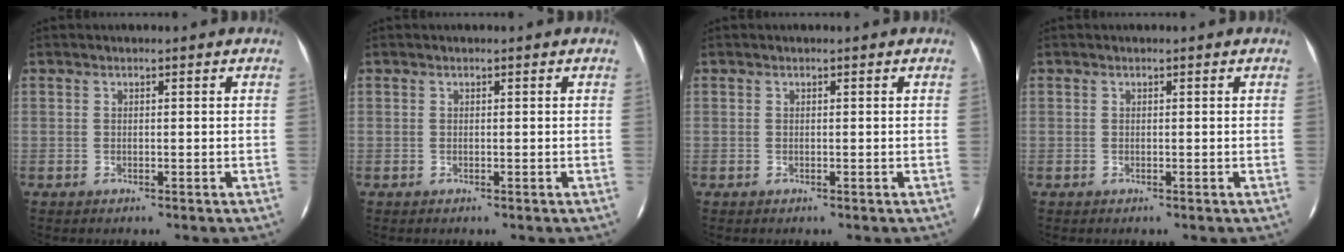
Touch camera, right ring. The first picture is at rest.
{"total": 0.0}
{"total": 0.0}
{"total": 0.0}